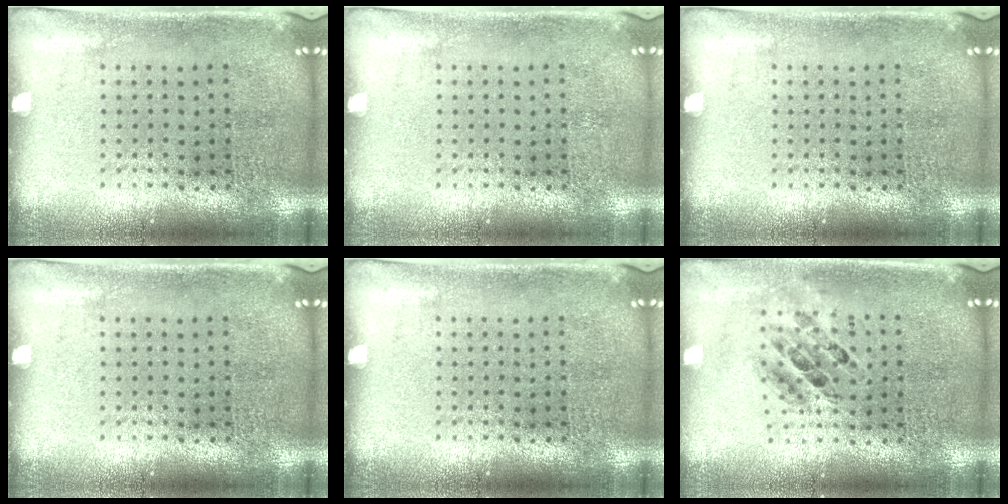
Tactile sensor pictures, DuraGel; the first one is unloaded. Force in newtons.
{"total": 0.0}
{"total": 0.0}
{"total": 0.0}
{"total": 0.0}
{"total": 0.7, "press": 0.7, "slide": 0.2}